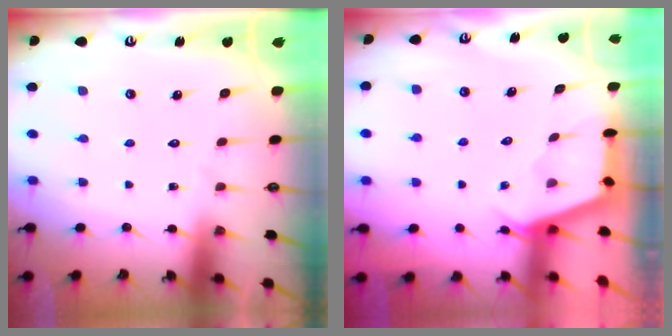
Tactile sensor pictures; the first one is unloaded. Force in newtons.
{"total": 2.8, "press": 2.8, "slide": 0.3}